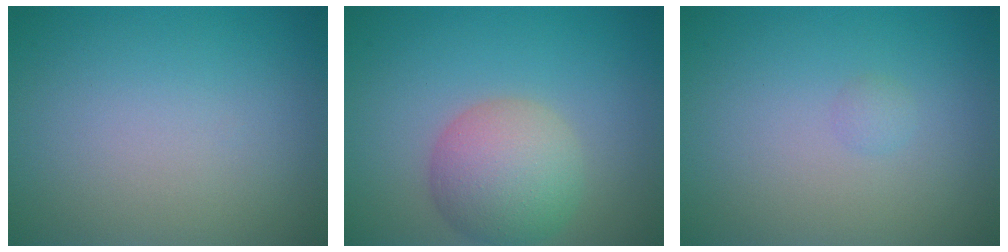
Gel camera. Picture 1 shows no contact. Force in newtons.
{"total": 5.5, "press": 5.5, "slide": 0.3}
{"total": 0.6, "press": 0.6, "slide": 0.1}